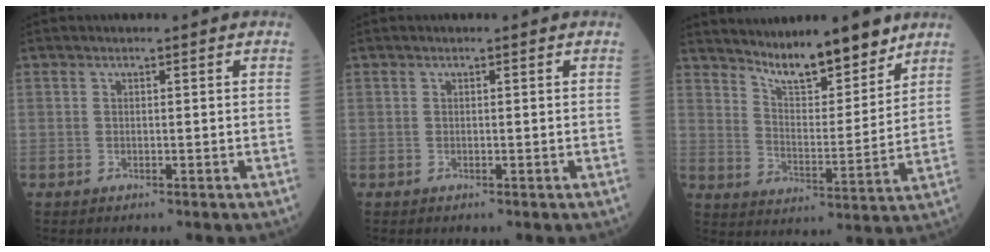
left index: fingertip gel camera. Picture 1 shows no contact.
{"total": 0.0}
{"total": 11.3, "force": [9.5, 2.1, 5.7], "torque": [-0.091, -0.006, 0.164]}